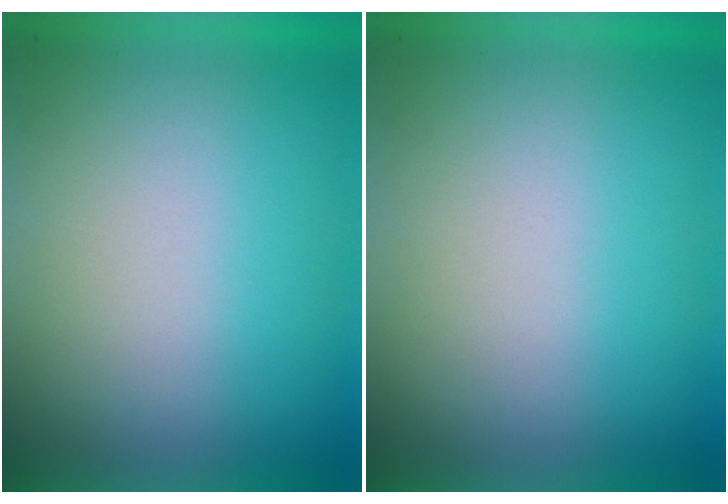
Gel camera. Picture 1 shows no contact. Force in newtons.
{"total": 0.0}